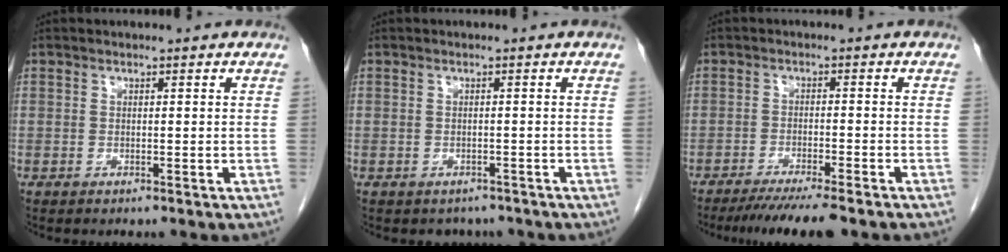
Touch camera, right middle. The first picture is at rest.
{"total": 2.6, "force": [-2.1, 1.5, 0.1], "torque": [-0.003, 0.006, -0.029]}
{"total": 8.2, "force": [-6.8, 0.0, 4.7], "torque": [-0.062, -0.018, -0.106]}